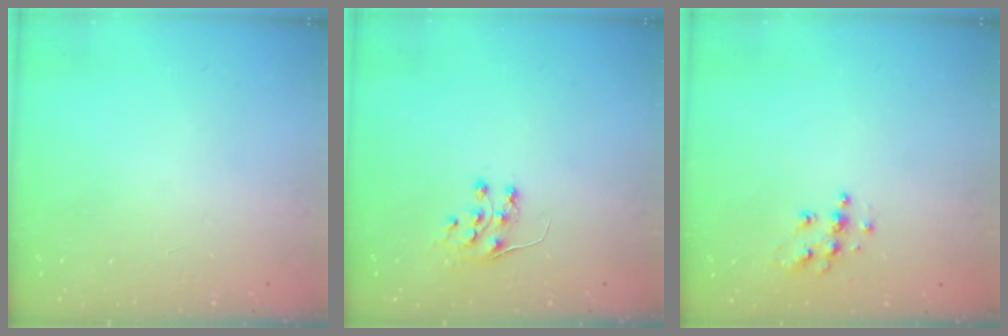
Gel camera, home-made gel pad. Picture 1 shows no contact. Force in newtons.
{"total": 6.5, "press": 6.4, "slide": 0.6}
{"total": 7.7, "press": 7.7, "slide": 0.3}